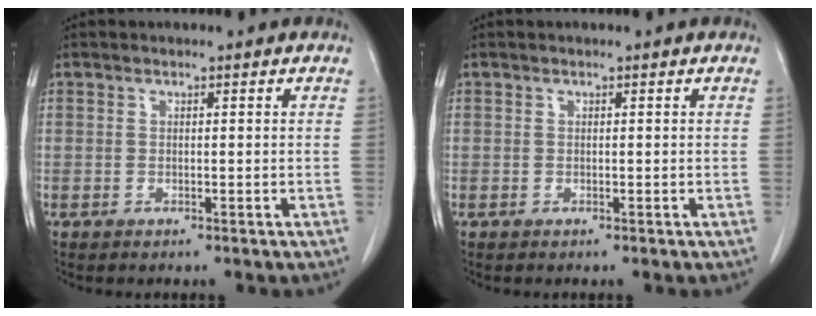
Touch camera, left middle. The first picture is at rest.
{"total": 0.0}